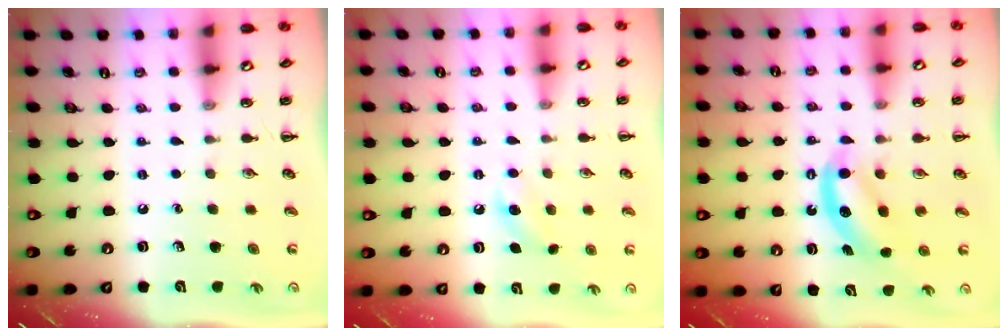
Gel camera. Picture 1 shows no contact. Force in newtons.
{"total": 5.4, "press": 5.2, "slide": 1.2}
{"total": 5.8, "press": 5.7, "slide": 0.7}